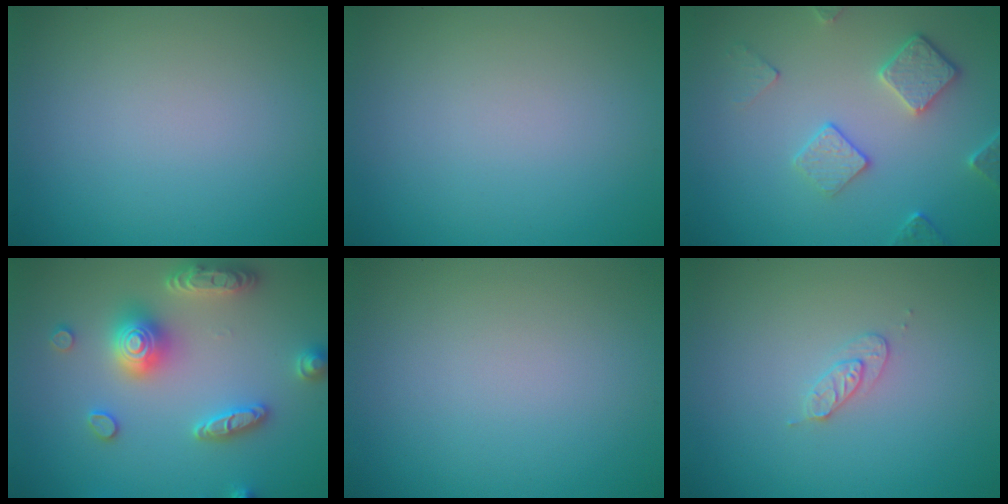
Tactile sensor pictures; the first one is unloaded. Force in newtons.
{"total": 0.0}
{"total": 3.6, "press": 3.0, "slide": 2.0}
{"total": 5.0, "press": 4.9, "slide": 0.9}
{"total": 0.0}
{"total": 1.4, "press": 1.4, "slide": 0.2}